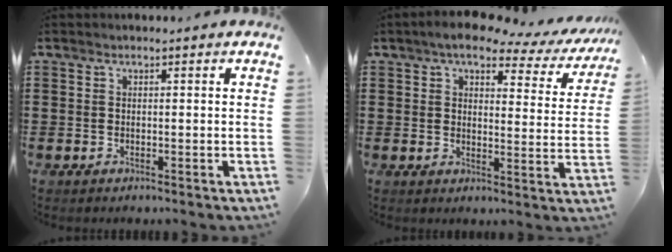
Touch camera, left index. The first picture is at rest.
{"total": 5.7, "force": [4.5, 1.7, 3.0], "torque": [-0.070, -0.016, 0.074]}